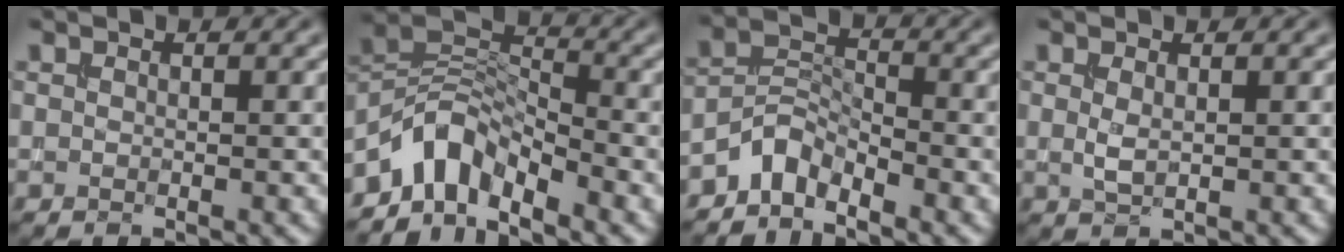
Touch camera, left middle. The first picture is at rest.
{"total": 5.0, "force": [-4.1, 2.2, 2.0], "torque": [-0.030, 0.006, -0.091]}
{"total": 3.1, "force": [-2.7, 1.2, 1.0], "torque": [-0.020, 0.013, -0.064]}
{"total": 1.3, "force": [0.2, 0.5, 1.1], "torque": [-0.029, -0.001, 0.008]}